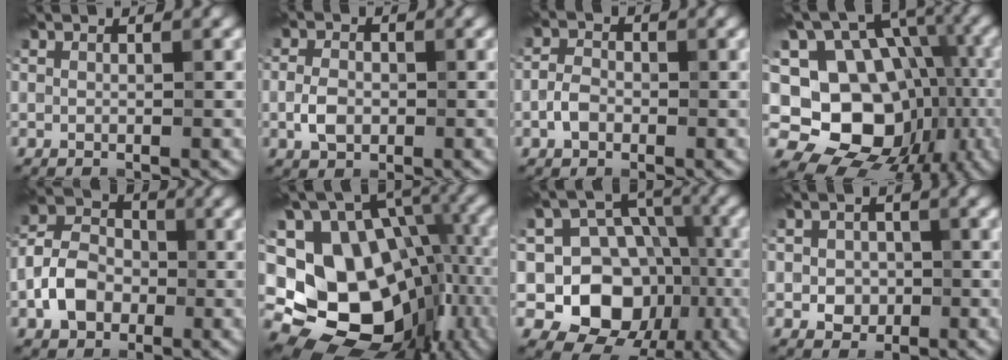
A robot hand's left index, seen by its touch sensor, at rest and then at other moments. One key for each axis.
{"total": 2.5, "fx": -0.7, "fy": 1.8, "fz": 1.6, "tx": -0.033, "ty": -0.004, "tz": -0.019}
{"total": 2.1, "fx": -1.1, "fy": 1.4, "fz": 1.1, "tx": -0.022, "ty": 0.001, "tz": -0.029}
{"total": 14.7, "fx": -2.7, "fy": 11.8, "fz": 8.4, "tx": -0.134, "ty": -0.004, "tz": -0.049}
{"total": 5.1, "fx": -1.9, "fy": 3.9, "fz": 2.7, "tx": -0.051, "ty": 0.004, "tz": -0.045}
{"total": 16.9, "fx": -2.5, "fy": 12.2, "fz": 11.4, "tx": -0.193, "ty": -0.010, "tz": -0.019}
{"total": 10.5, "fx": -2.3, "fy": 8.8, "fz": 5.3, "tx": -0.078, "ty": -0.008, "tz": -0.061}
{"total": 2.7, "fx": -0.4, "fy": 2.2, "fz": 1.3, "tx": -0.019, "ty": -0.005, "tz": -0.012}